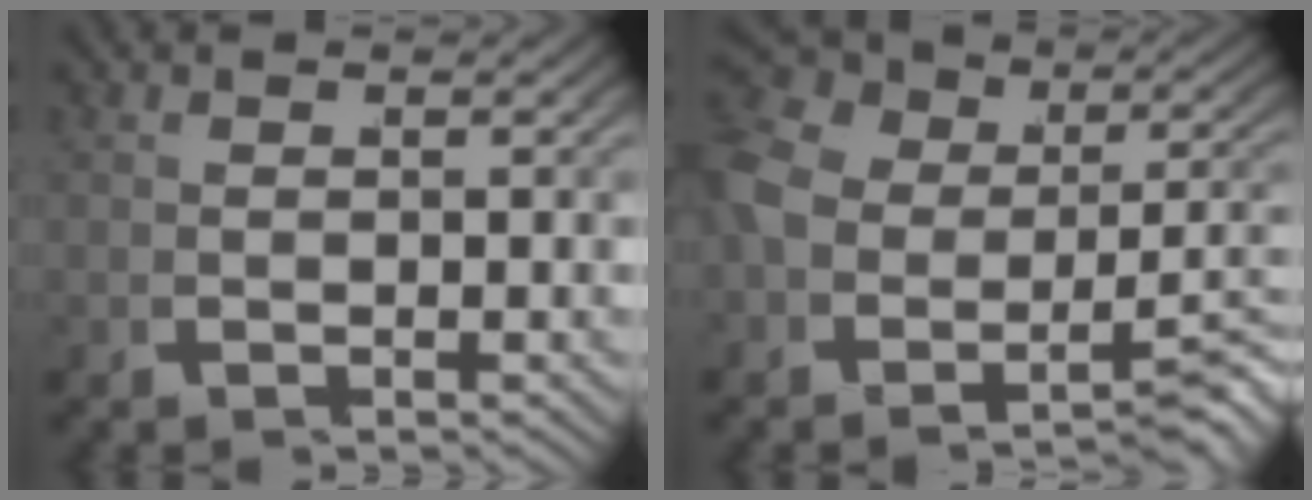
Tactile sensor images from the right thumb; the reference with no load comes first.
{"total": 8.1, "force": [-1.8, 6.0, 5.1], "torque": [-0.106, -0.007, -0.036]}